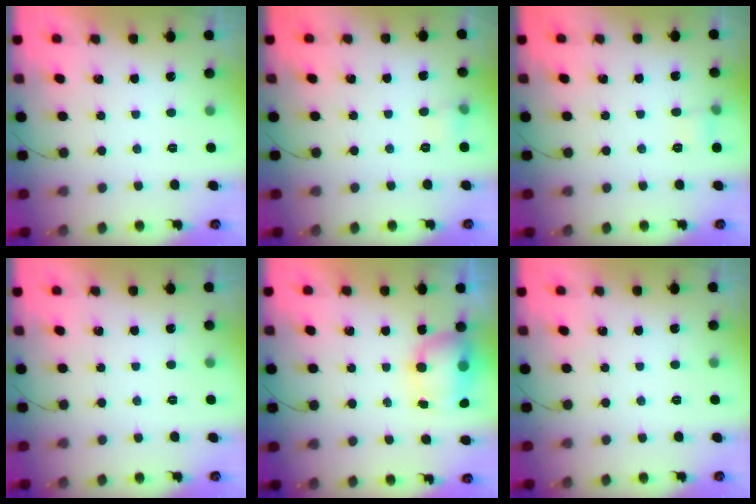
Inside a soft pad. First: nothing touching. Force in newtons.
{"total": 4.6, "press": 4.4, "slide": 1.2}
{"total": 4.5, "press": 4.3, "slide": 1.2}
{"total": 0.0}
{"total": 7.2, "press": 7.0, "slide": 1.3}
{"total": 0.0}